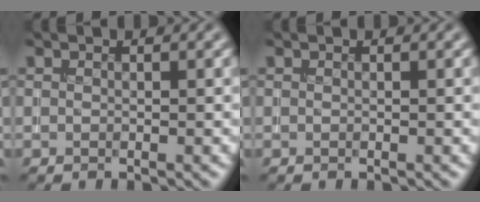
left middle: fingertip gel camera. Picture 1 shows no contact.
{"total": 0.0}